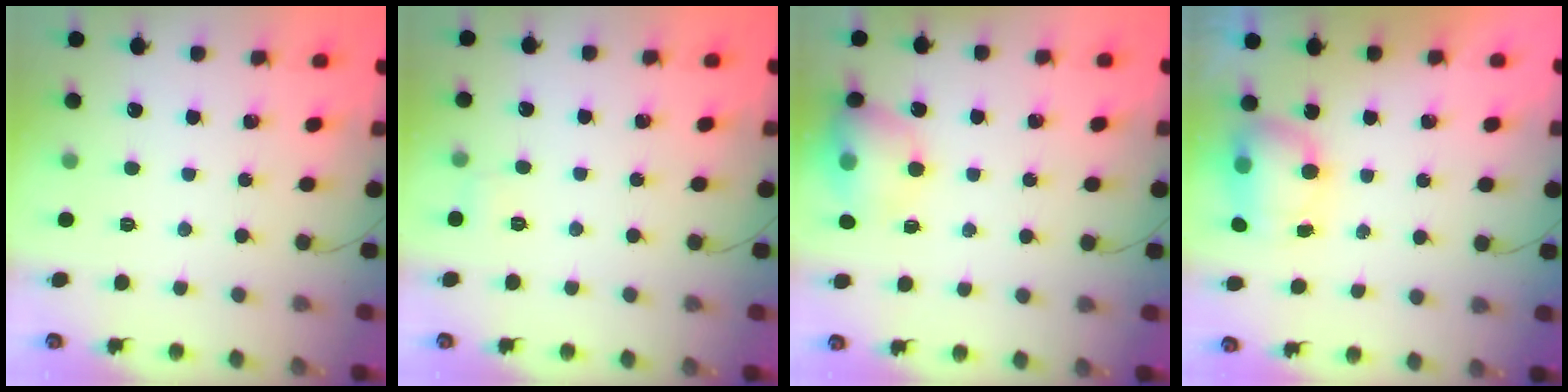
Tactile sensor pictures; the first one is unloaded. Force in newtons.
{"total": 4.8, "press": 4.6, "slide": 1.3}
{"total": 12.7, "press": 12.5, "slide": 2.0}
{"total": 7.0, "press": 6.9, "slide": 1.1}